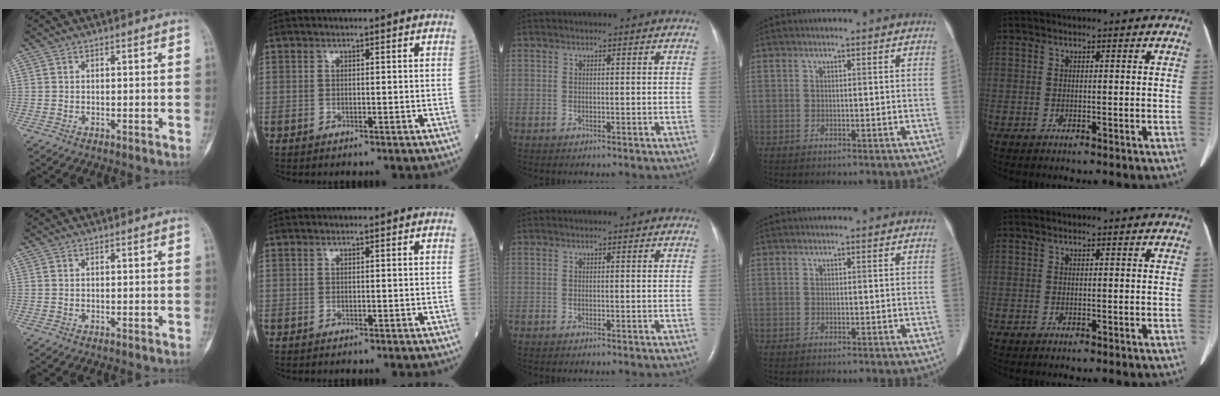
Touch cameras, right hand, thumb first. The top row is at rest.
{}